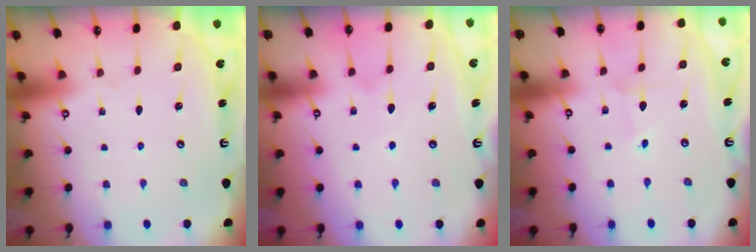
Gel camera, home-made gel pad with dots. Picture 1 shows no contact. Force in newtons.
{"total": 6.4, "press": 6.4, "slide": 0.8}
{"total": 1.9, "press": 1.9, "slide": 0.1}